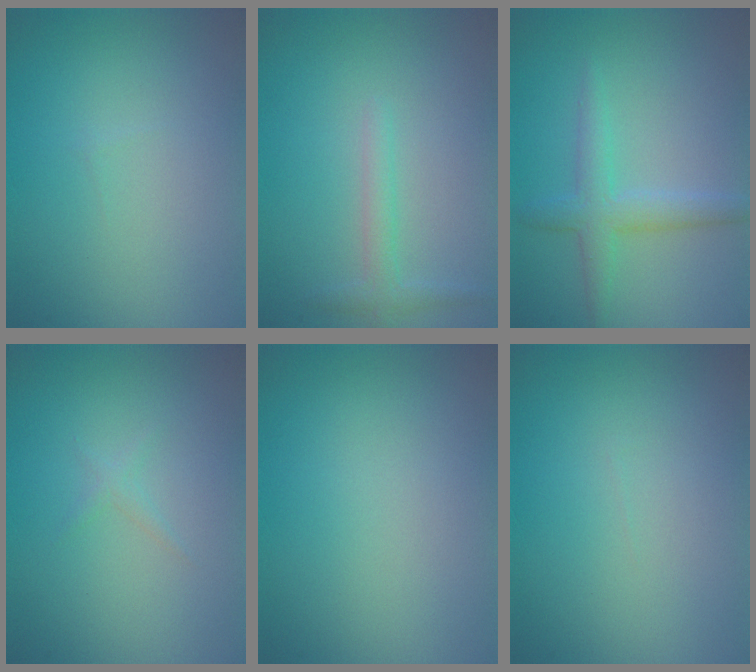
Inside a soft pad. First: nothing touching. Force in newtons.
{"total": 1.6, "press": 1.6, "slide": 0.1}
{"total": 2.7, "press": 2.7, "slide": 0.1}
{"total": 0.6, "press": 0.6, "slide": 0.1}
{"total": 0.0}
{"total": 0.0}